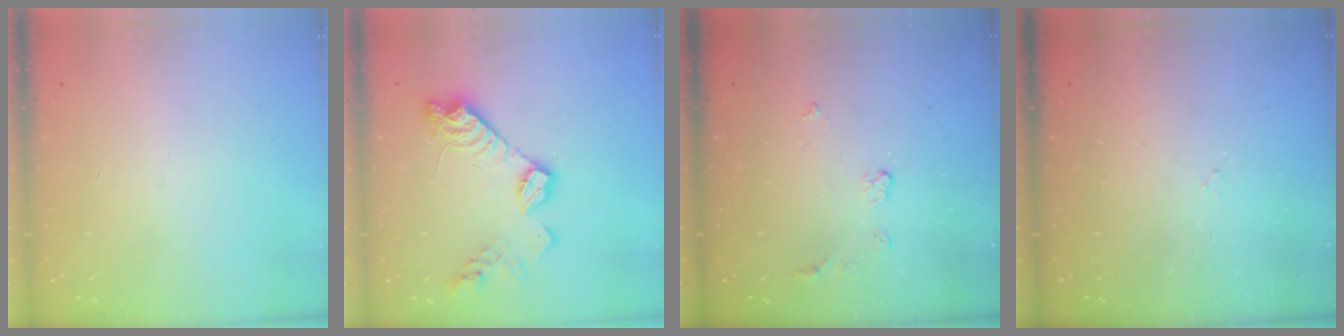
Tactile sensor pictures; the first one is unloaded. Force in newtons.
{"total": 13.2, "press": 13.2, "slide": 0.4}
{"total": 3.4, "press": 3.4, "slide": 0.4}
{"total": 2.9, "press": 2.9, "slide": 0.5}